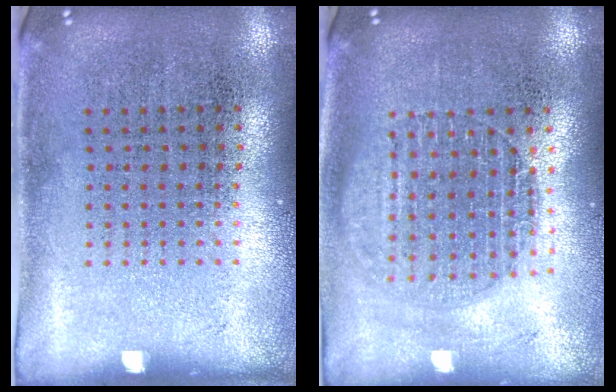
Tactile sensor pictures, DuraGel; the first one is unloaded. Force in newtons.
{"total": 1.6, "press": 1.4, "slide": 0.7}